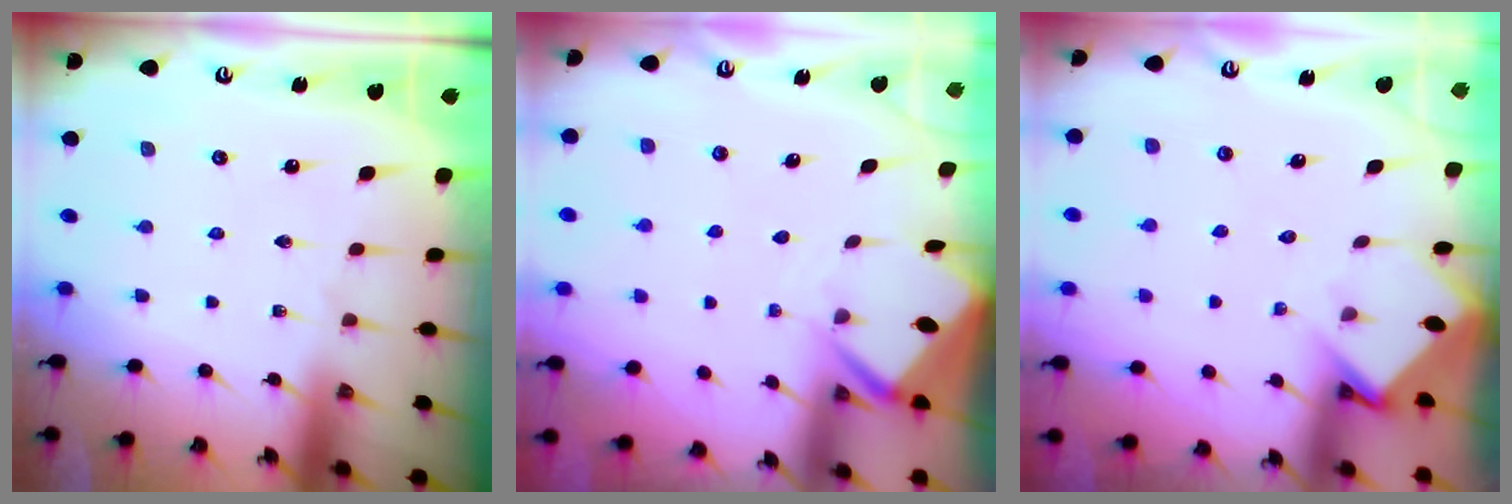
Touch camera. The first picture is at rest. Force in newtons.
{"total": 3.4, "press": 3.4, "slide": 0.3}
{"total": 3.5, "press": 3.4, "slide": 0.3}